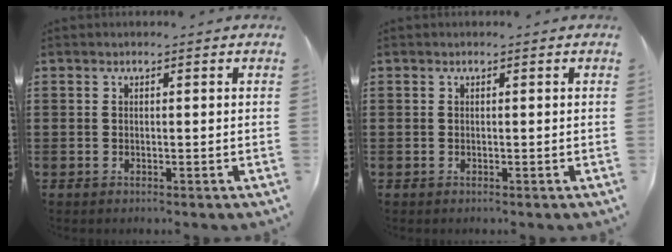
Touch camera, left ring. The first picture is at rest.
{"total": 0.0}